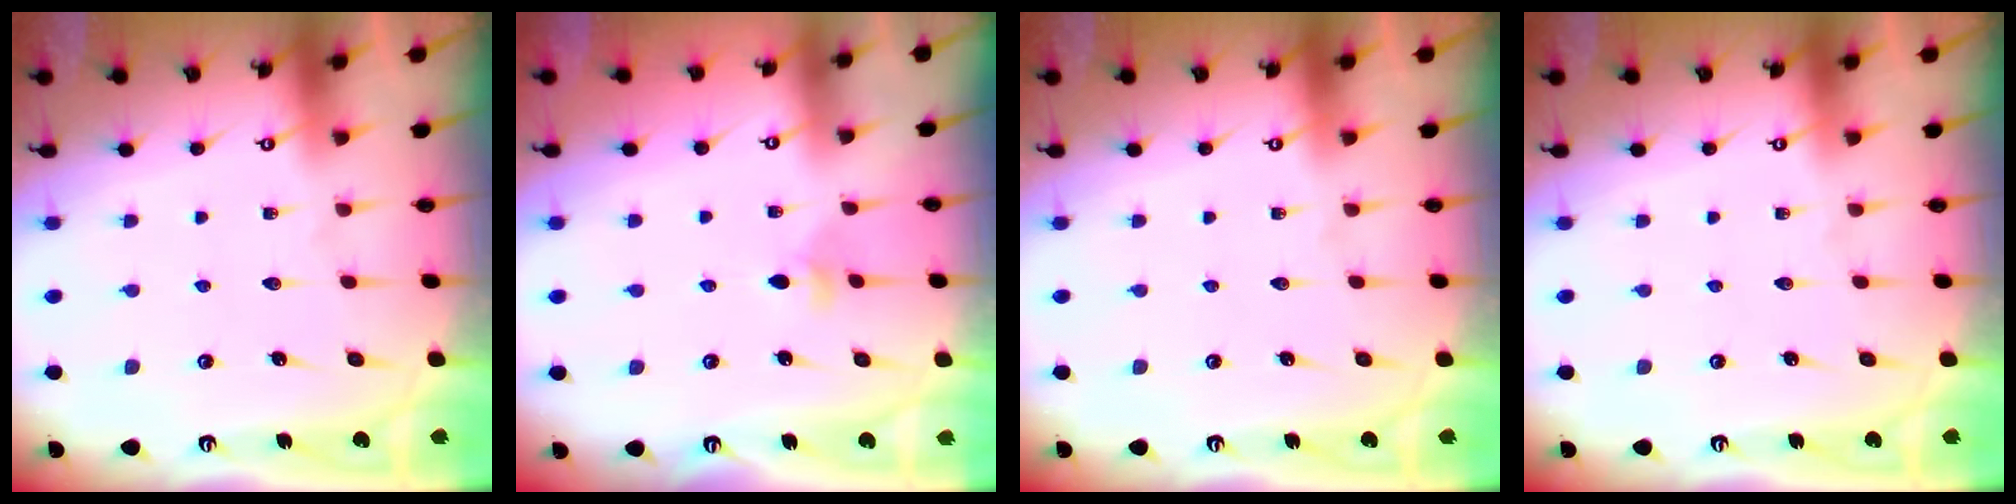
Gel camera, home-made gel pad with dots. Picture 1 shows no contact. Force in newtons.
{"total": 3.9, "press": 3.8, "slide": 0.9}
{"total": 0.0}
{"total": 0.0}